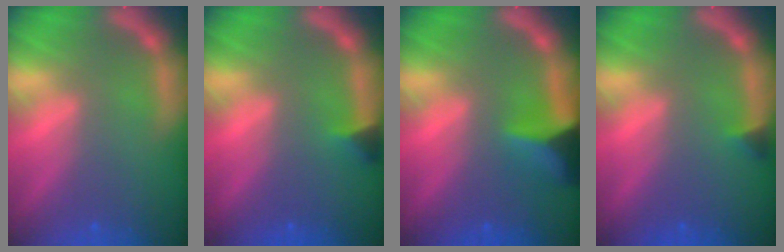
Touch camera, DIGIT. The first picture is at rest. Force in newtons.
{"total": 1.4}
{"total": 5.4}
{"total": 0.9}